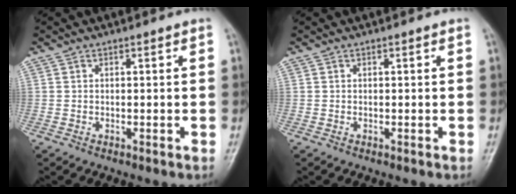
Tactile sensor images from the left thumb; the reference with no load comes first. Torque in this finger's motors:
{"motor_torque": [0.00, 0.00, 0.01, -0.12, 0.00]}